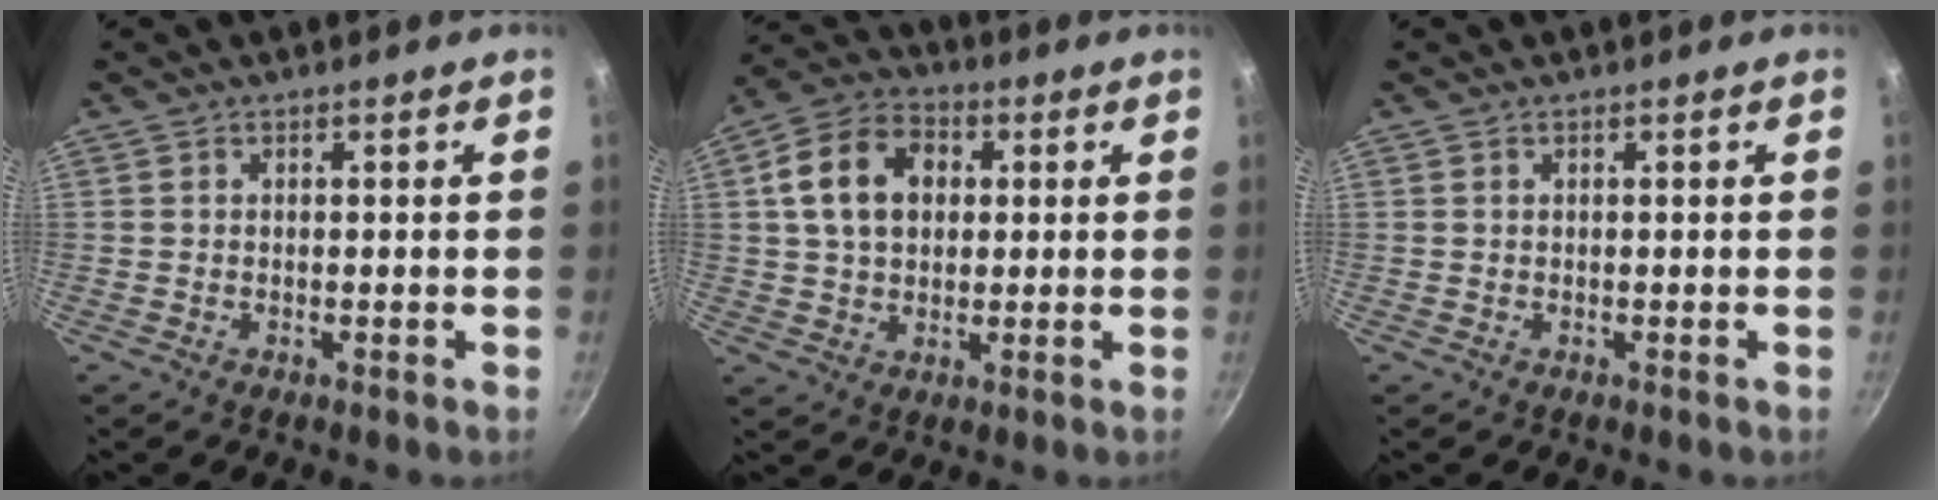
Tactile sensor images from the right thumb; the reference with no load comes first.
{"total": 12.6, "force": [2.6, 9.2, 8.1], "torque": [-0.123, 0.016, 0.032]}
{"total": 0.0}